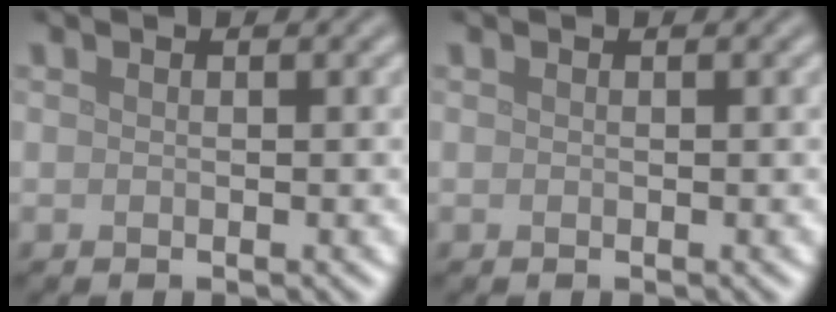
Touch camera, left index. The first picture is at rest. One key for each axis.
{"total": 0.0}